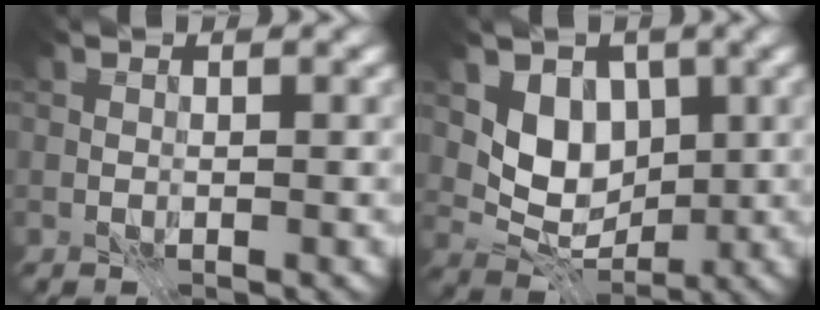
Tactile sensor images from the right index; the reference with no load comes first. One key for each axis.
{"total": 5.1, "fx": 0.9, "fy": 3.9, "fz": 3.2, "tx": -0.053, "ty": -0.013, "tz": 0.012}